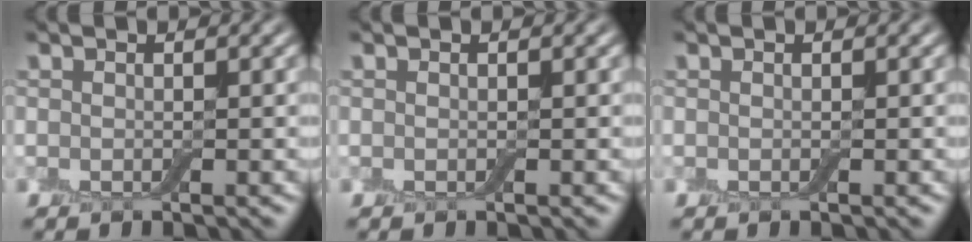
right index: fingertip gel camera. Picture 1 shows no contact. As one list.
[{"total": 0.0}, {"total": 0.0}]